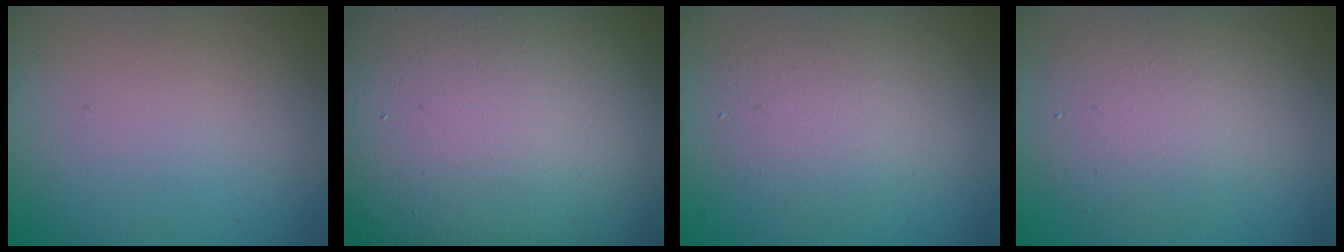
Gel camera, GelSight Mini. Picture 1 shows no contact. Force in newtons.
{"total": 21.4, "press": 21.3, "slide": 1.1}
{"total": 4.2, "press": 4.2, "slide": 0.1}
{"total": 4.6, "press": 4.5, "slide": 0.4}